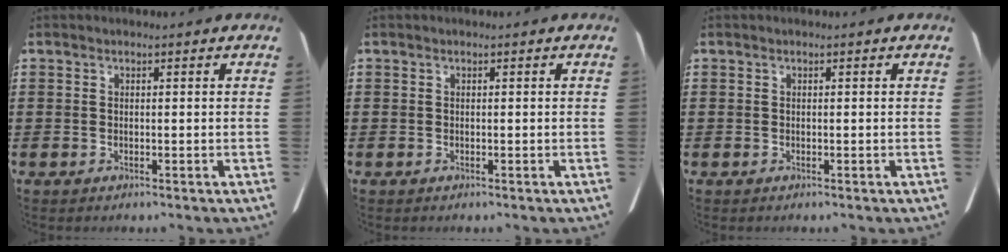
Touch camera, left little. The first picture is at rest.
{"total": 0.0}
{"total": 0.0}